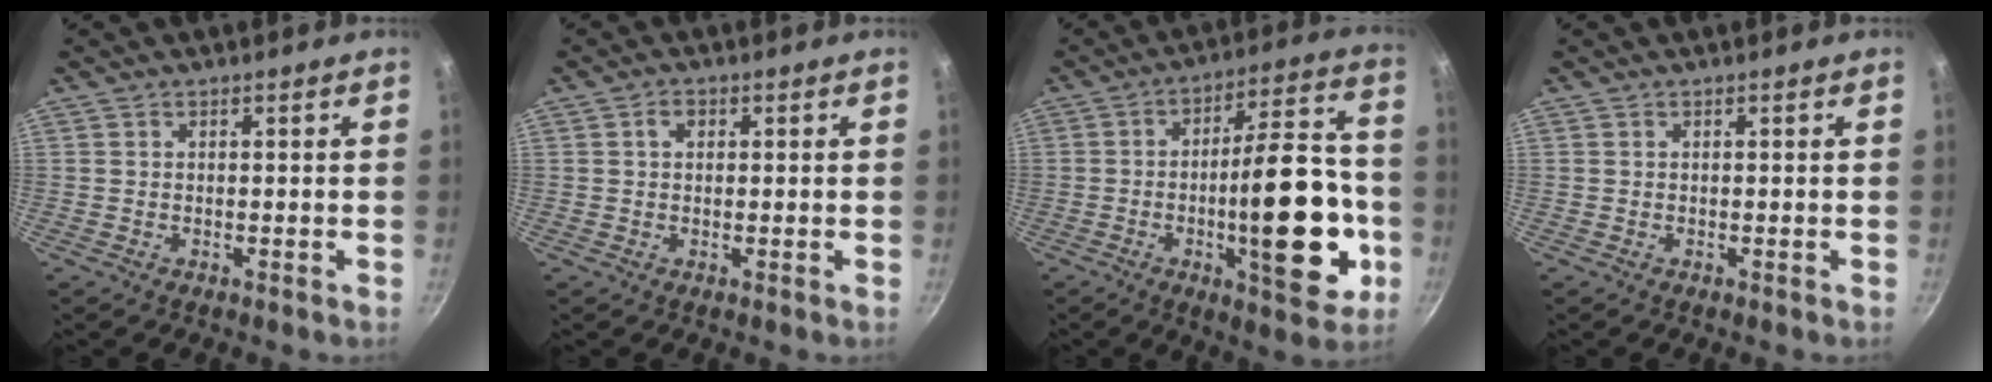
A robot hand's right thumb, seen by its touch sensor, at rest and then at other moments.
{"total": 2.0, "force": [0.5, 1.5, 1.2], "torque": [-0.014, 0.004, 0.005]}
{"total": 22.0, "force": [-5.5, 7.4, 20.0], "torque": [-0.260, 0.036, -0.076]}
{"total": 0.0}